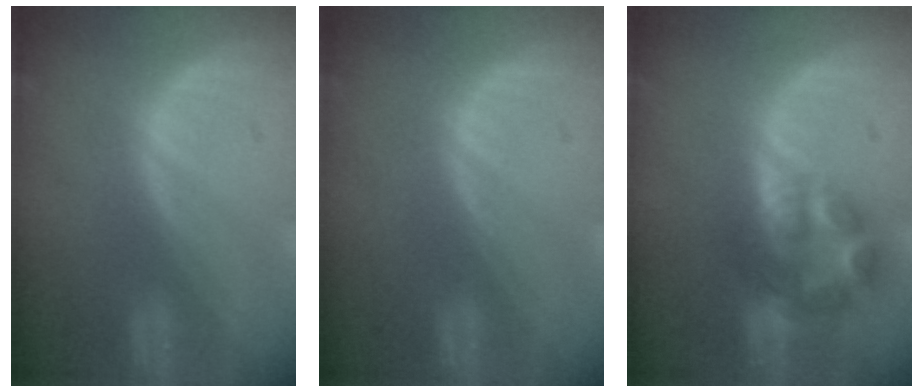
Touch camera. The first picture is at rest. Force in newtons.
{"total": 0.0}
{"total": 6.9, "press": 6.5, "slide": 2.2}